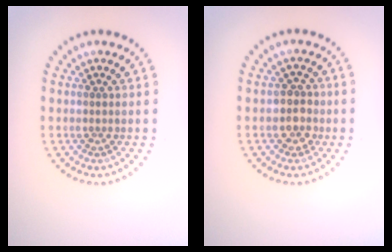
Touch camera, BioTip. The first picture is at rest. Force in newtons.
{"total": 2.3, "press": 2.1, "slide": 1.0}